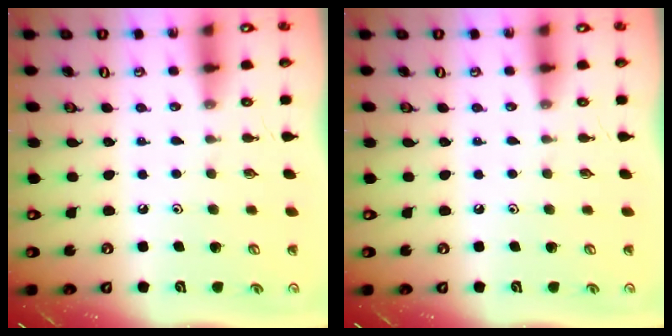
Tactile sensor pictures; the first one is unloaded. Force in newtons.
{"total": 0.0}